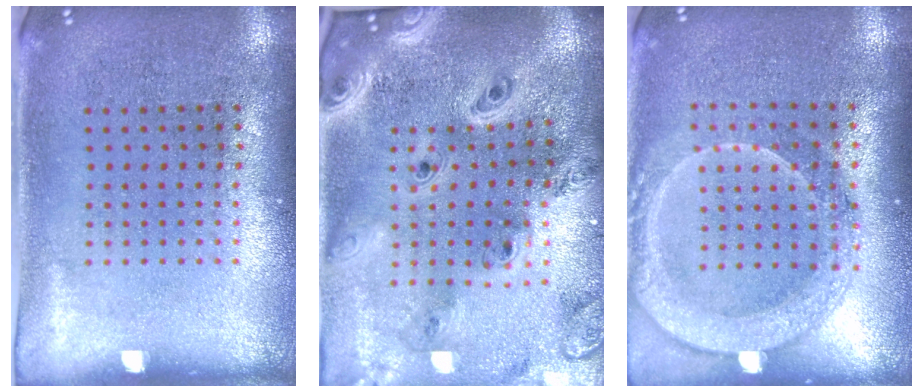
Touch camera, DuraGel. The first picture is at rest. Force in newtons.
{"total": 4.0, "press": 3.0, "slide": 2.6}
{"total": 1.9, "press": 1.8, "slide": 0.6}